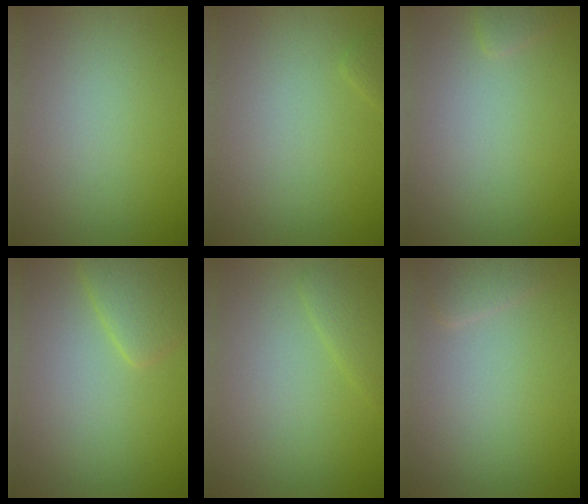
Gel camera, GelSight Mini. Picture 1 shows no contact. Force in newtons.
{"total": 0.6, "press": 0.6, "slide": 0.1}
{"total": 0.9, "press": 0.9, "slide": 0.1}
{"total": 3.0, "press": 2.9, "slide": 0.3}
{"total": 1.5, "press": 1.5, "slide": 0.1}
{"total": 1.6, "press": 1.6, "slide": 0.2}